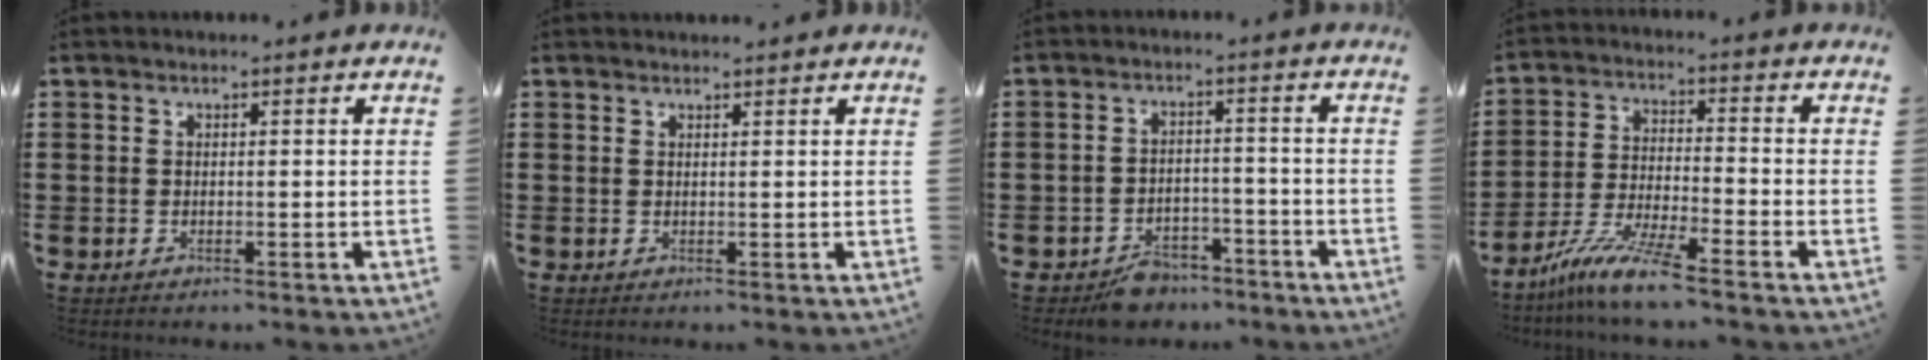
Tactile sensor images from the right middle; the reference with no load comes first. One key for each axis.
{"total": 0.9, "fx": 0.9, "fy": -0.1, "fz": 0.0, "tx": -0.002, "ty": -0.002, "tz": 0.019}
{"total": 3.9, "fx": -3.6, "fy": 1.4, "fz": 0.7, "tx": -0.016, "ty": 0.008, "tz": -0.071}
{"total": 8.4, "fx": -6.9, "fy": -0.3, "fz": 4.8, "tx": -0.106, "ty": -0.017, "tz": -0.136}